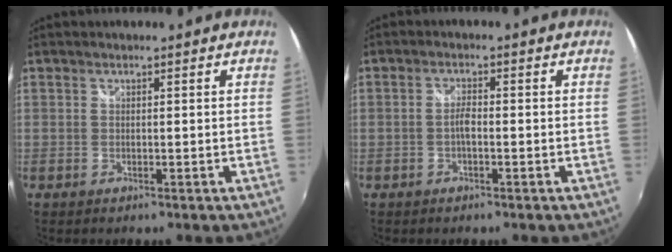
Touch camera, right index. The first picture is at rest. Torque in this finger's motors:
{"motor_torque": [0.56, 0.27, 0.17, 0.05]}